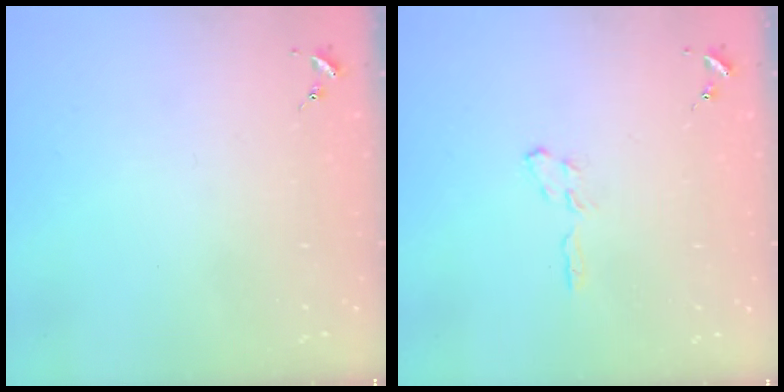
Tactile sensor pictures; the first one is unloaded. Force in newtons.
{"total": 4.5, "press": 4.5, "slide": 0.5}